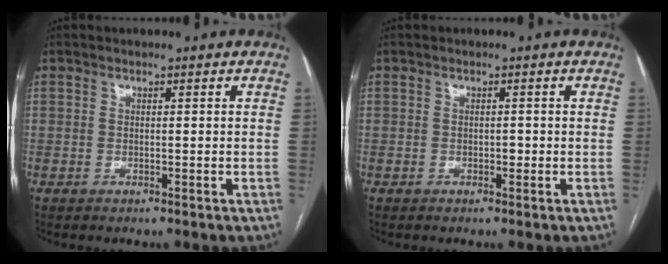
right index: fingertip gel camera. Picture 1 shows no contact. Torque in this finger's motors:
{"motor_torque": [0.08, 0.04, 0.00, 0.02]}